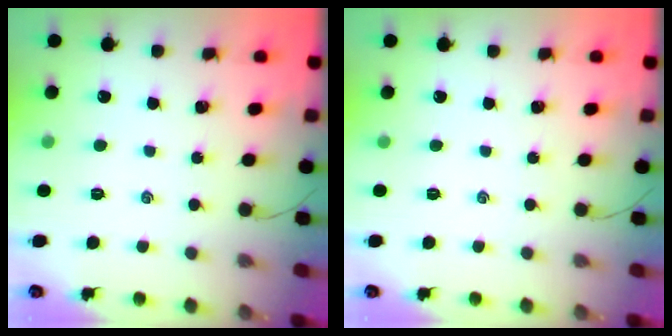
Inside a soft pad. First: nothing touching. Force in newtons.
{"total": 0.0}